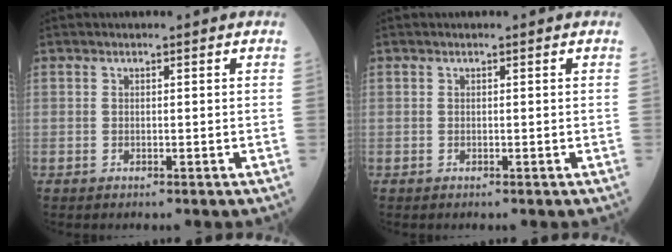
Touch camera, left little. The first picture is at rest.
{"total": 0.0}